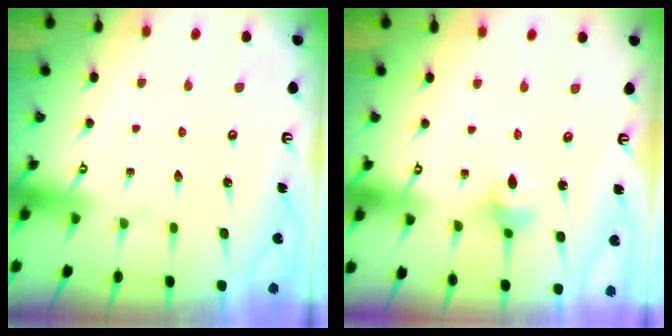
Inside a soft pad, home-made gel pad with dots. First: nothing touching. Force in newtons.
{"total": 2.9, "press": 2.9, "slide": 0.5}